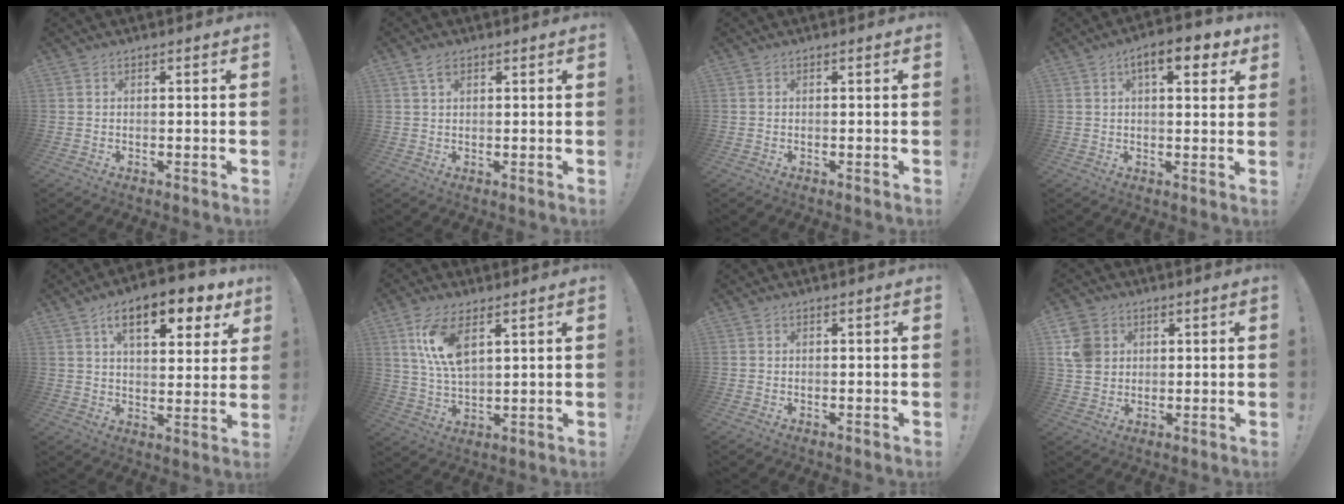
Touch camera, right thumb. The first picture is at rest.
{"total": 3.3, "force": [1.9, 1.7, 2.2], "torque": [-0.032, -0.004, 0.033]}
{"total": 0.0}
{"total": 8.8, "force": [4.1, 3.3, 7.1], "torque": [-0.096, -0.008, 0.063]}
{"total": 14.3, "force": [7.5, 6.2, 10.5], "torque": [-0.148, -0.036, 0.121]}
{"total": 11.1, "force": [5.3, 4.8, 8.5], "torque": [-0.175, -0.015, 0.097]}
{"total": 0.0}
{"total": 8.8, "force": [2.8, 7.6, 3.6], "torque": [-0.066, -0.006, 0.057]}